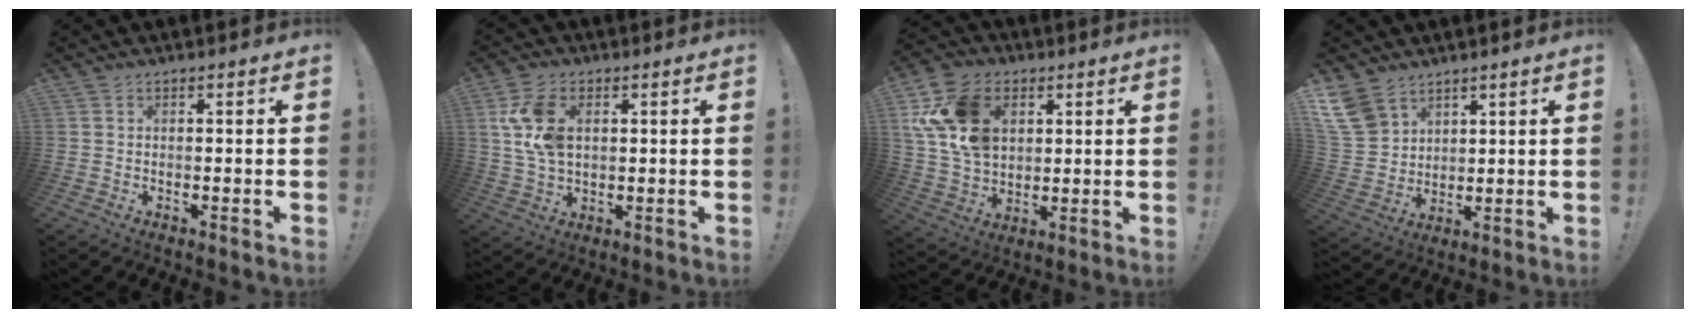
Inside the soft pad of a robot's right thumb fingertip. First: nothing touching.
{"total": 11.5, "force": [2.8, 7.3, 8.4], "torque": [-0.164, -0.003, 0.053]}
{"total": 18.0, "force": [6.1, 13.1, 10.8], "torque": [-0.207, -0.015, 0.120]}
{"total": 10.4, "force": [7.3, 6.5, 3.5], "torque": [-0.067, -0.047, 0.147]}